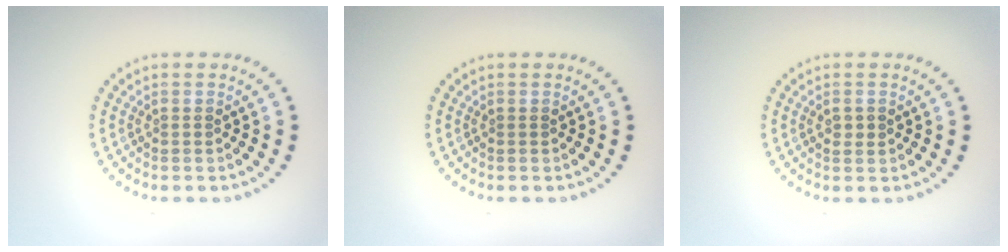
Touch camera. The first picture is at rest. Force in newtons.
{"total": 0.0}
{"total": 1.1, "press": 1.1, "slide": 0.1}